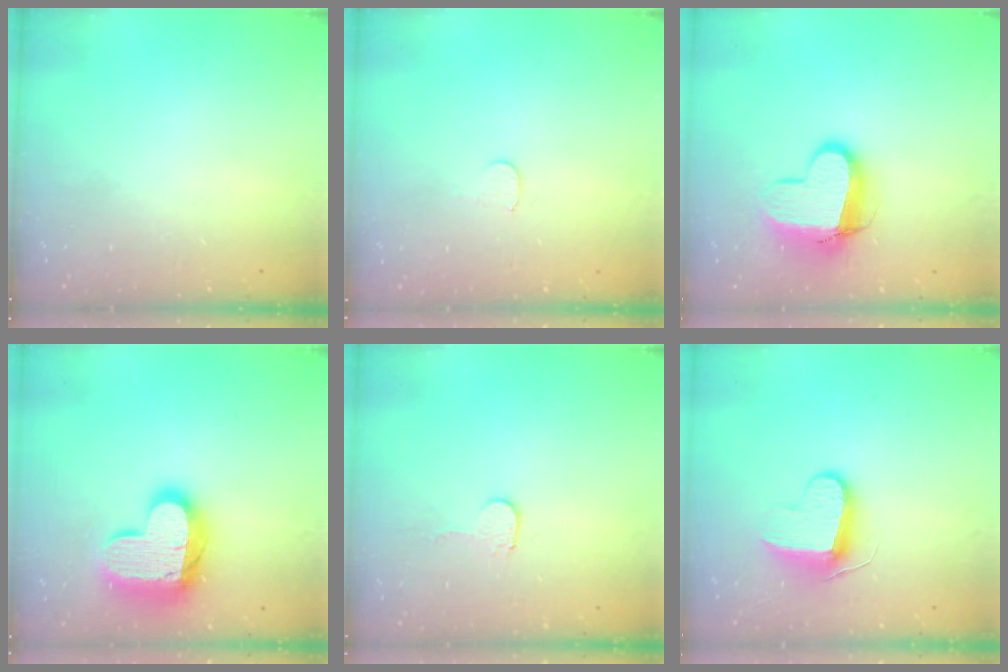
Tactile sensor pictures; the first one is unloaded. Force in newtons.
{"total": 3.8, "press": 3.8, "slide": 0.3}
{"total": 11.2, "press": 11.2, "slide": 0.9}
{"total": 17.8, "press": 17.8, "slide": 1.3}
{"total": 3.2, "press": 3.2, "slide": 0.3}
{"total": 8.8, "press": 8.7, "slide": 0.5}